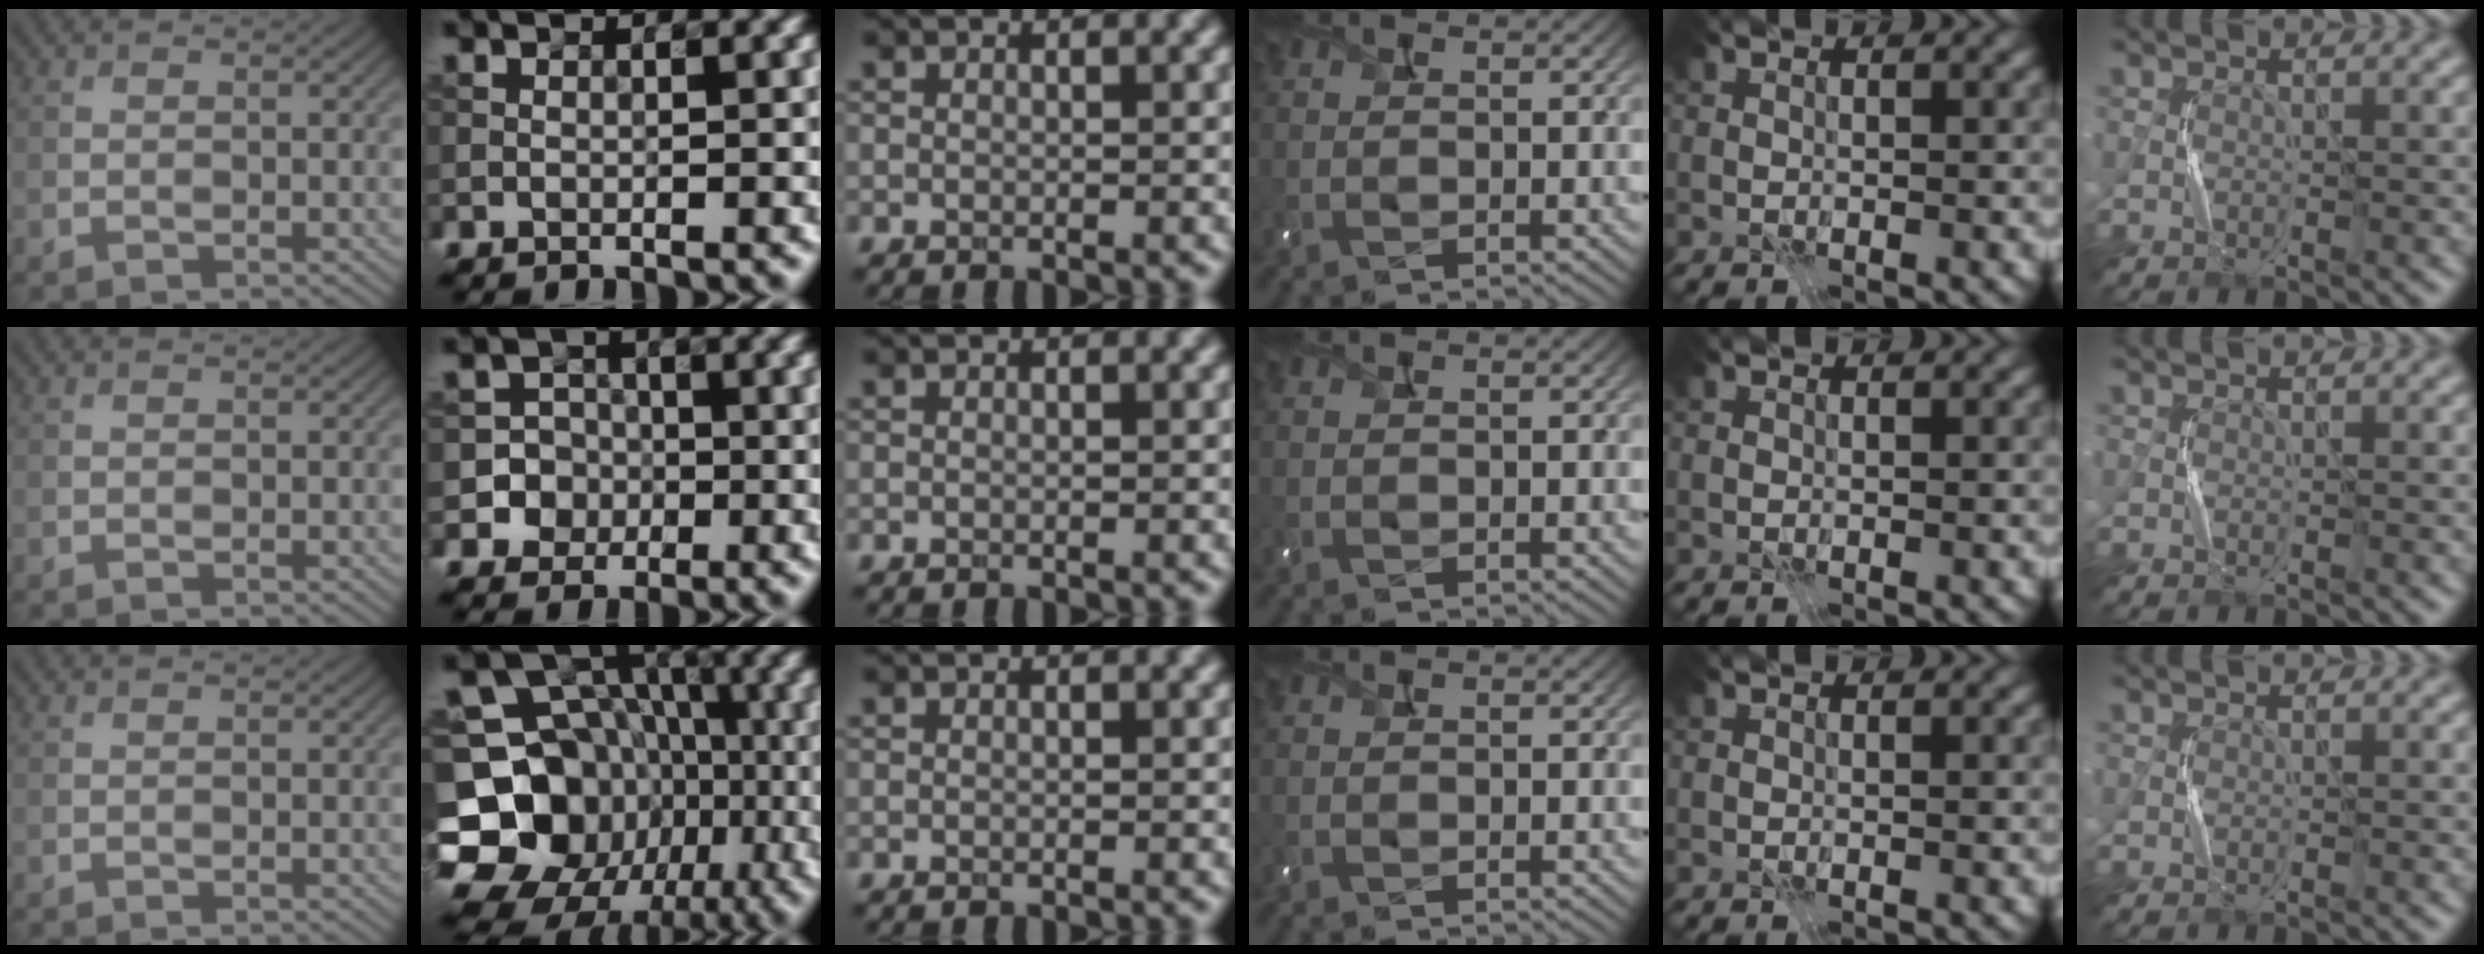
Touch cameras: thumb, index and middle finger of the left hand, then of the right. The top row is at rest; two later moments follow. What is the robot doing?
{"motion": "press", "object": "camera"}